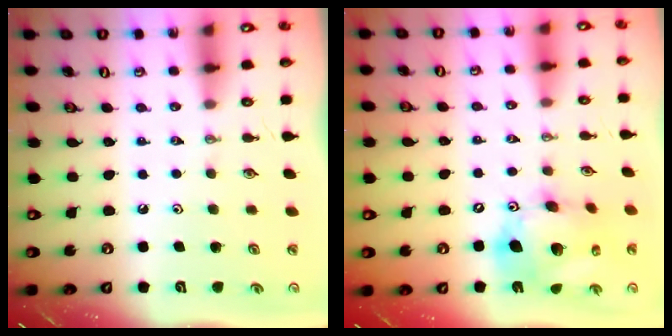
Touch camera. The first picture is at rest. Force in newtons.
{"total": 16.9, "press": 16.7, "slide": 2.6}